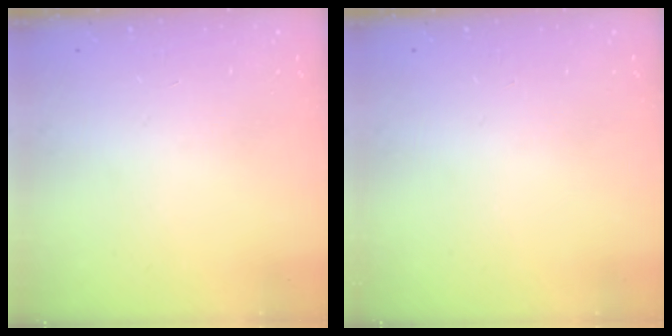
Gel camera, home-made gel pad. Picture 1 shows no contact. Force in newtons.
{"total": 0.0}